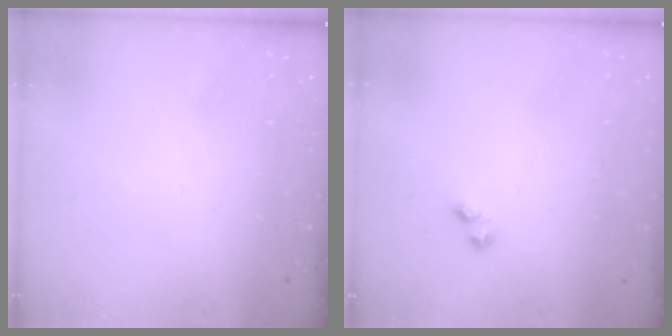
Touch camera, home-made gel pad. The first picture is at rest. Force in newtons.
{"total": 1.6, "press": 1.5, "slide": 0.4}